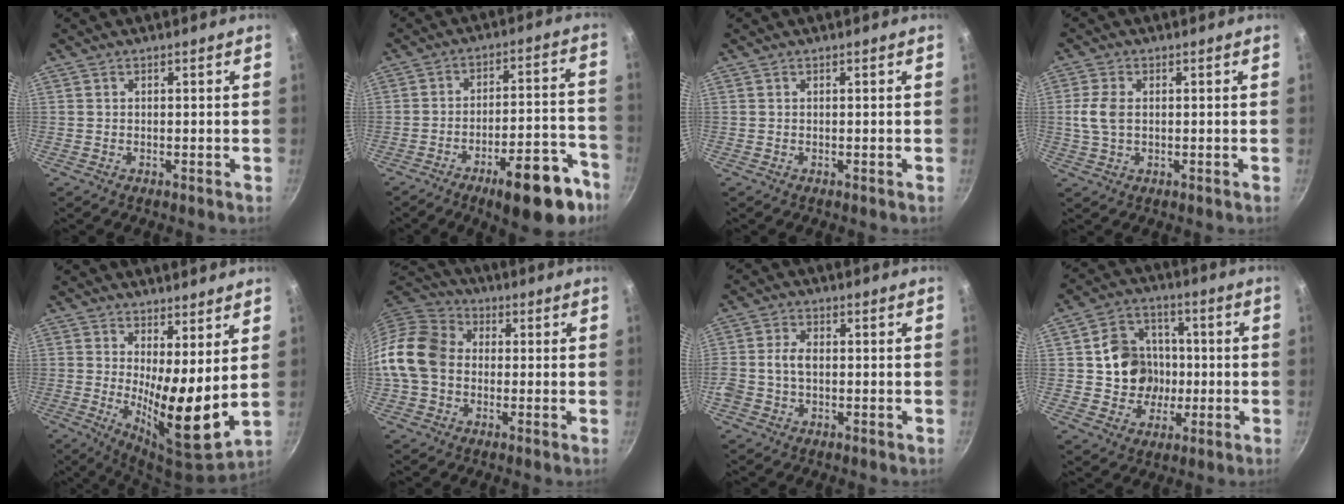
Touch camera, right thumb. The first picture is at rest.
{"total": 16.7, "force": [-10.0, 5.8, 12.1], "torque": [-0.121, 0.071, -0.136]}
{"total": 0.0}
{"total": 5.1, "force": [0.4, 3.2, 4.0], "torque": [-0.087, 0.005, 0.005]}
{"total": 12.6, "force": [3.0, 3.6, 11.7], "torque": [-0.181, -0.054, 0.046]}
{"total": 12.9, "force": [-0.4, 10.3, 7.7], "torque": [-0.120, 0.025, -0.026]}
{"total": 5.3, "force": [-0.4, 3.7, 3.8], "torque": [-0.070, 0.015, -0.014]}
{"total": 12.5, "force": [-0.3, 11.2, 5.5], "torque": [-0.055, 0.021, -0.005]}